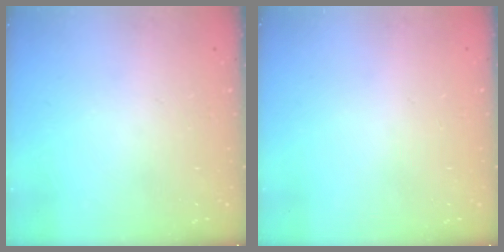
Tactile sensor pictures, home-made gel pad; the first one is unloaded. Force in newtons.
{"total": 0.6, "press": 0.6, "slide": 0.2}